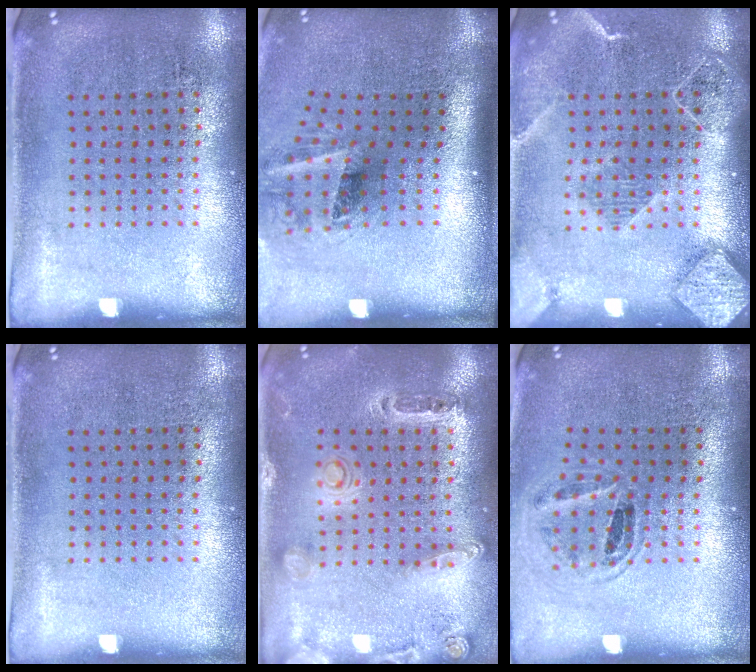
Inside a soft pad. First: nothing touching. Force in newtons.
{"total": 1.9, "press": 1.2, "slide": 1.5}
{"total": 2.3, "press": 2.0, "slide": 1.1}
{"total": 0.0}
{"total": 0.9, "press": 0.9, "slide": 0.2}
{"total": 0.9, "press": 0.9, "slide": 0.3}